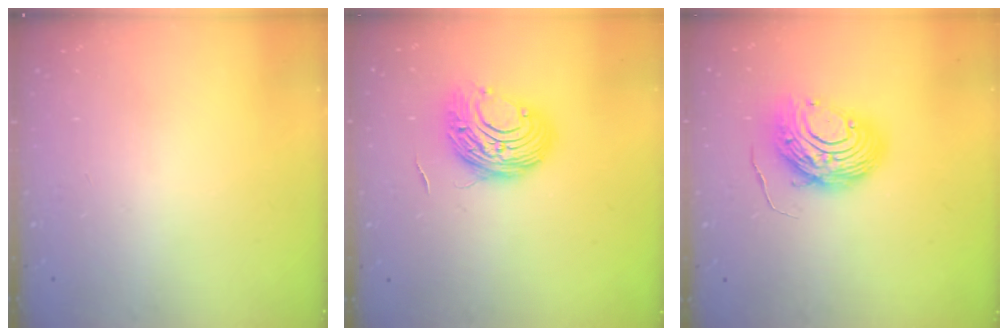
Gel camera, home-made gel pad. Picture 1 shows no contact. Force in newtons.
{"total": 10.5, "press": 10.5, "slide": 0.9}
{"total": 11.1, "press": 11.0, "slide": 1.0}